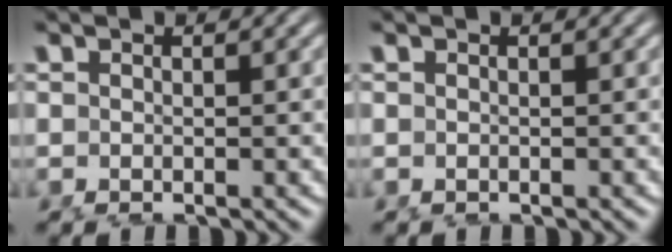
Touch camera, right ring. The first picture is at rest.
{"total": 0.0}